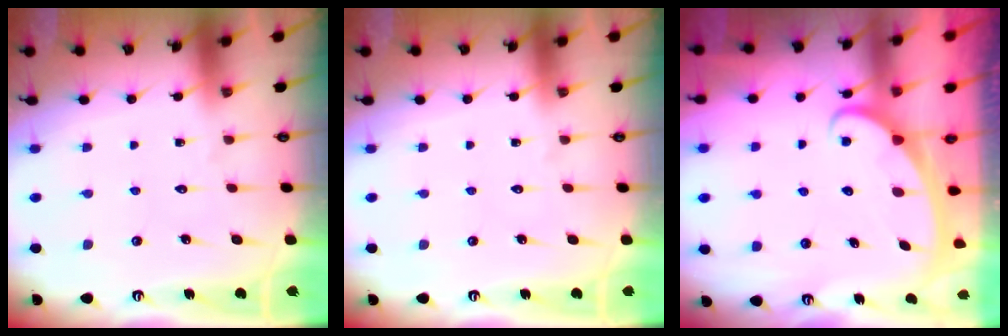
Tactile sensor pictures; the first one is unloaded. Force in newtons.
{"total": 0.0}
{"total": 2.3, "press": 2.3, "slide": 0.3}